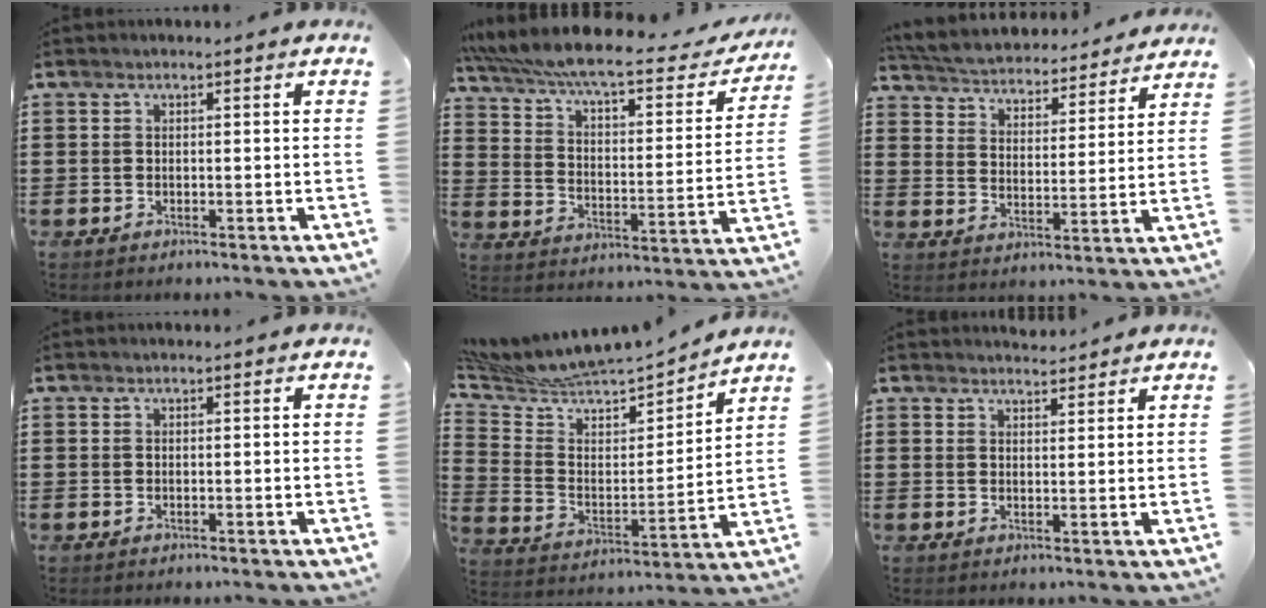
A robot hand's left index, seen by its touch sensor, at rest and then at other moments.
{"total": 7.8, "force": [6.5, 0.6, 4.2], "torque": [-0.108, -0.045, 0.107]}
{"total": 3.9, "force": [3.9, 0.1, 0.1], "torque": [-0.027, -0.034, 0.060]}
{"total": 0.0}
{"total": 6.6, "force": [6.3, 1.5, 1.3], "torque": [-0.064, -0.056, 0.103]}
{"total": 2.3, "force": [2.3, 0.1, 0.2], "torque": [-0.001, -0.008, 0.042]}